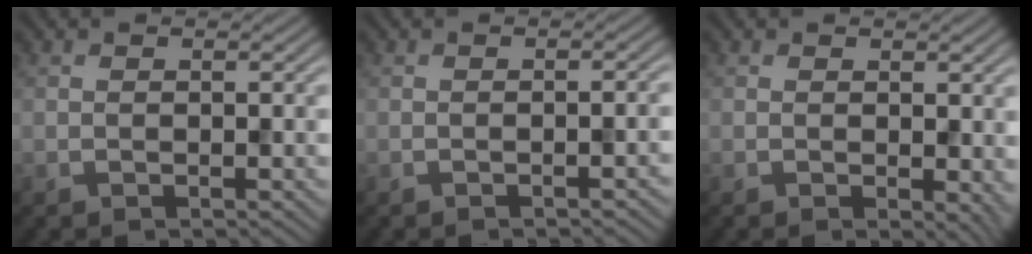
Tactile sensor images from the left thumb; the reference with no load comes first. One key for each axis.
{"total": 1.6, "fx": -0.8, "fy": 0.3, "fz": 1.4, "tx": -0.012, "ty": 0.006, "tz": -0.016}
{"total": 2.2, "fx": 0.1, "fy": 1.2, "fz": 1.8, "tx": -0.020, "ty": -0.007, "tz": 0.004}